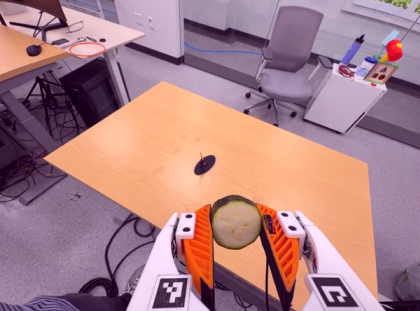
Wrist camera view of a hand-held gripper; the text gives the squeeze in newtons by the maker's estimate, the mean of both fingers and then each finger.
{"total": 12.4, "left": 13.4, "right": 11.5}